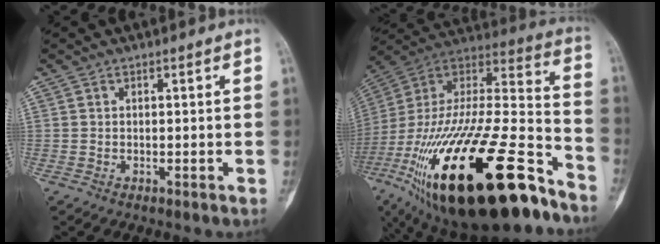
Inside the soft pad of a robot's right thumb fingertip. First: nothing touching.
{"total": 43.3, "force": [-22.3, 15.5, 33.7], "torque": [-0.615, 0.024, -0.372]}